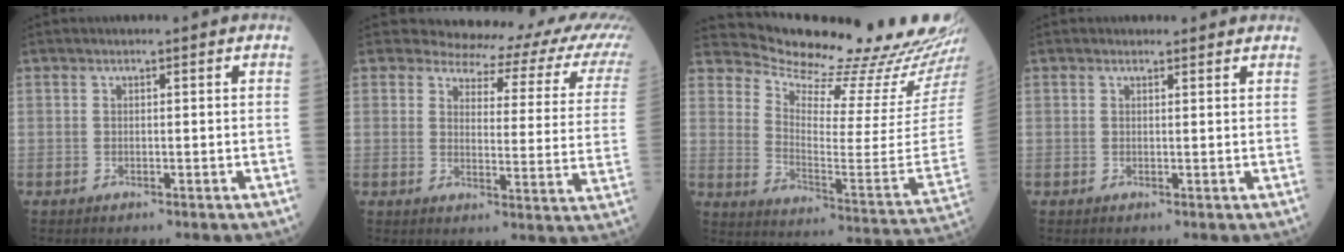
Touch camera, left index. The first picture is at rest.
{"total": 15.7, "force": [14.3, 4.7, 4.6], "torque": [-0.025, -0.055, 0.126]}
{"total": 24.4, "force": [23.6, 1.2, 6.1], "torque": [-0.111, -0.129, 0.300]}
{"total": 1.5, "force": [1.4, 0.5, 0.1], "torque": [-0.011, 0.000, 0.012]}